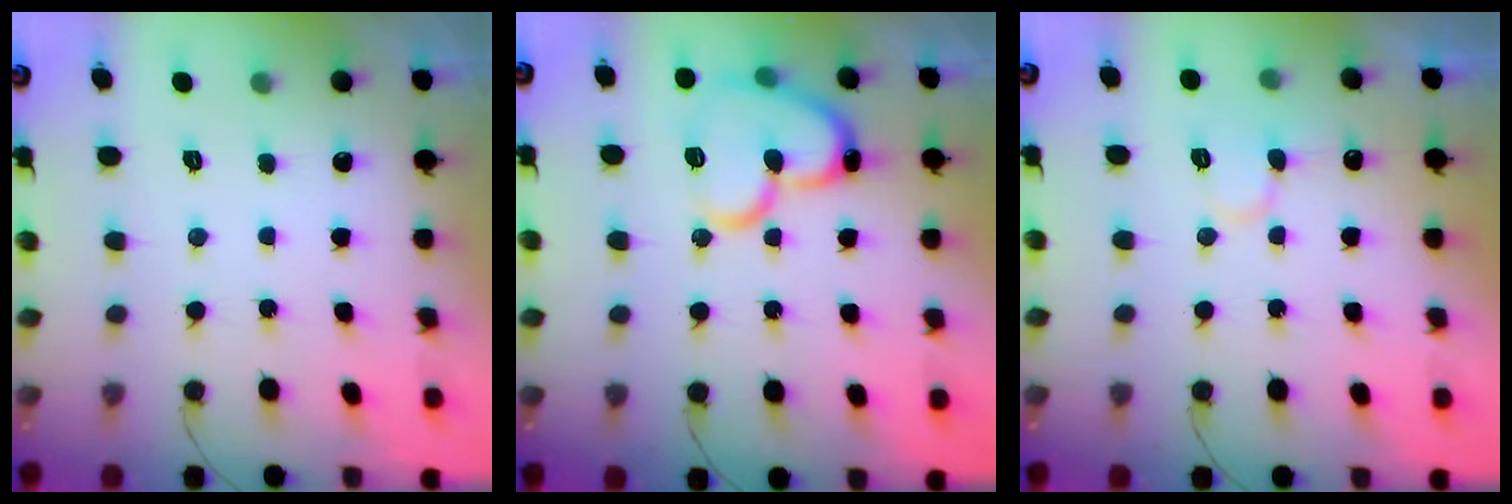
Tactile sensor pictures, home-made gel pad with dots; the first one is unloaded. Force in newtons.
{"total": 16.8, "press": 16.7, "slide": 1.9}
{"total": 8.2, "press": 8.1, "slide": 1.4}